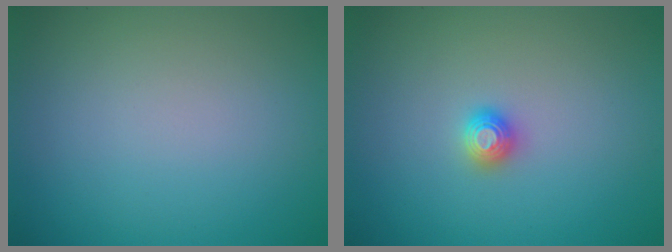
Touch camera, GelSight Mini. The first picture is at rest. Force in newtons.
{"total": 1.2, "press": 1.2, "slide": 0.1}